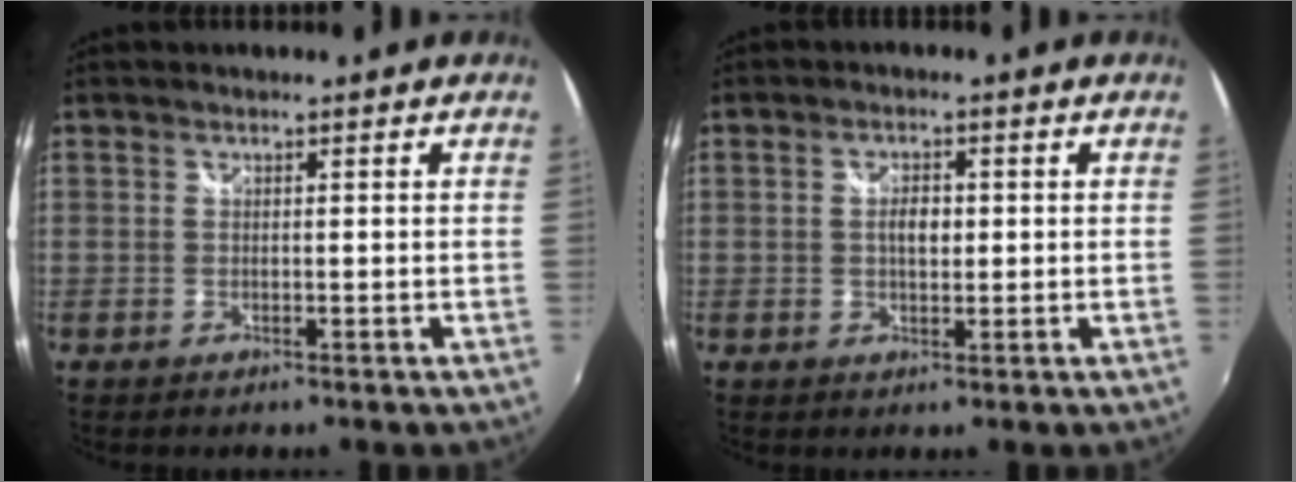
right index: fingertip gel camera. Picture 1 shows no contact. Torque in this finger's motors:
{"motor_torque": [0.46, 0.12, 0.35, 0.07]}